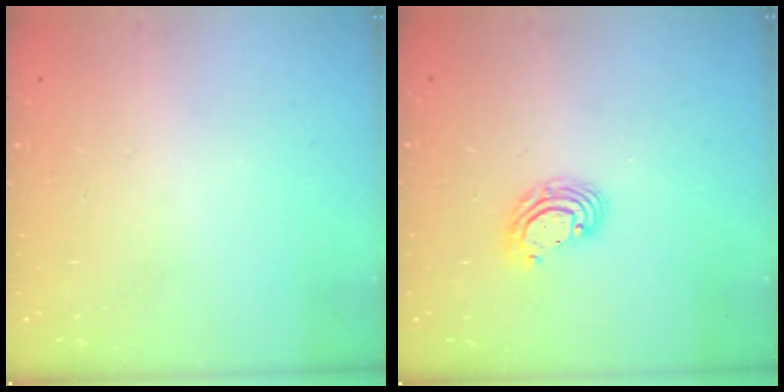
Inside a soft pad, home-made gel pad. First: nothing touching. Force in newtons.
{"total": 6.3, "press": 6.3, "slide": 0.8}